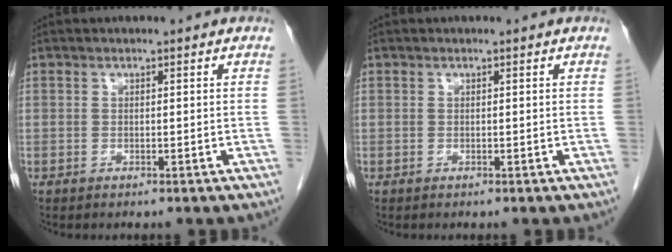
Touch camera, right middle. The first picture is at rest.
{"total": 0.0}